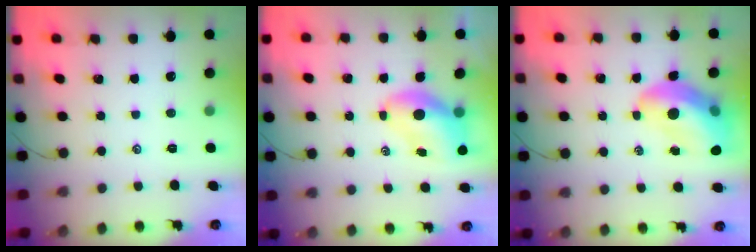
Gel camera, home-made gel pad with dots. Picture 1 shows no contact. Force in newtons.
{"total": 7.0, "press": 6.9, "slide": 1.4}
{"total": 14.2, "press": 13.7, "slide": 3.6}